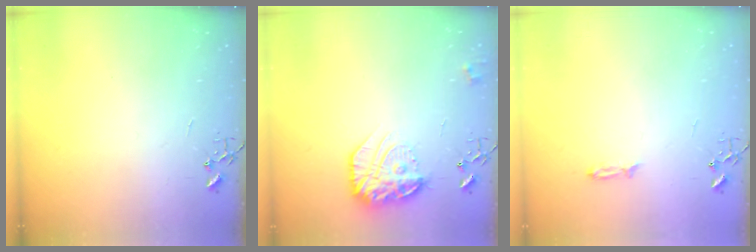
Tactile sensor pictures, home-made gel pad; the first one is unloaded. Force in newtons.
{"total": 17.7, "press": 17.6, "slide": 1.0}
{"total": 3.4, "press": 3.4, "slide": 0.4}